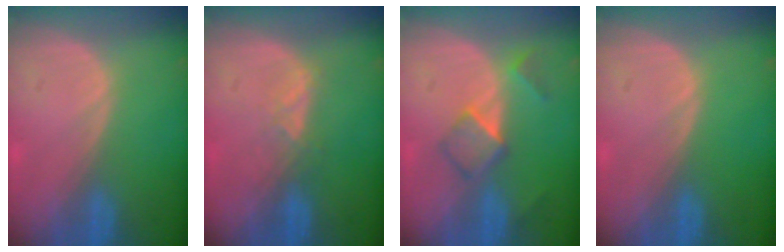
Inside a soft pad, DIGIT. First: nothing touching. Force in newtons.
{"total": 2.3, "press": 2.2, "slide": 0.9}
{"total": 5.3, "press": 4.7, "slide": 2.5}
{"total": 0.0}